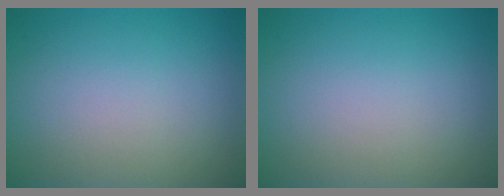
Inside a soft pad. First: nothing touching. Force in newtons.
{"total": 0.0}